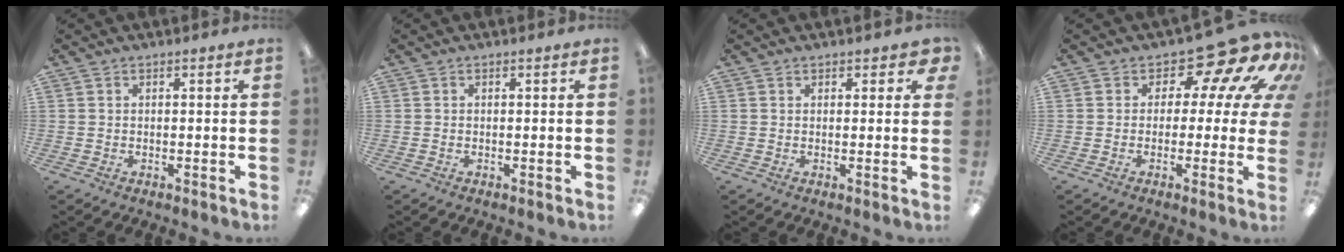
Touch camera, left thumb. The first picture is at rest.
{"total": 0.0}
{"total": 2.2, "force": [1.5, 1.3, 1.0], "torque": [-0.006, -0.003, 0.025]}
{"total": 12.3, "force": [6.8, 5.9, 8.5], "torque": [-0.125, -0.047, 0.112]}